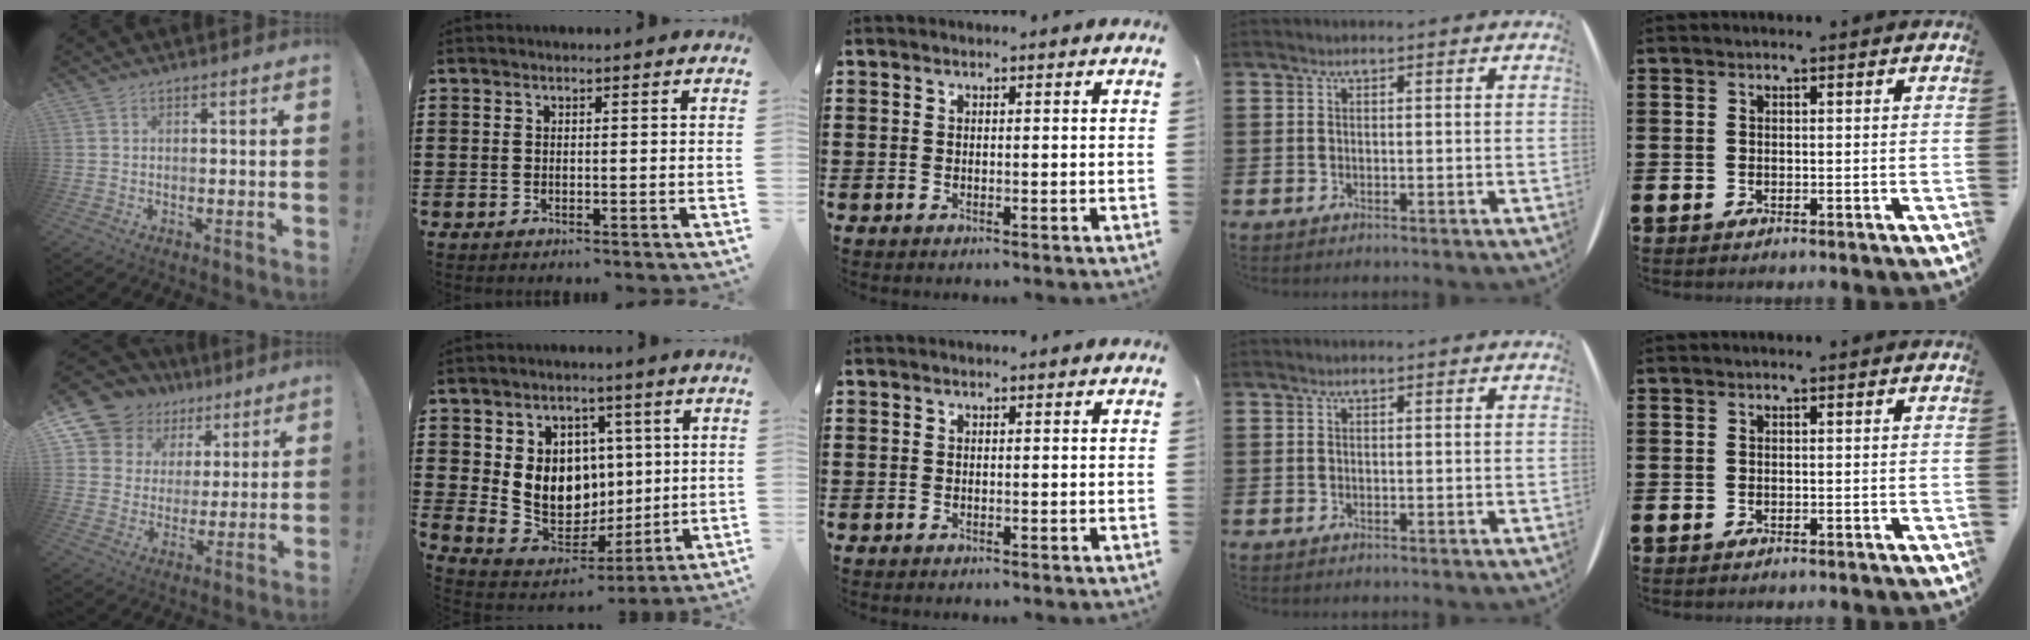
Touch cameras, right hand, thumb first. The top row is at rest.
{"thumb": {"total": 11.7, "force": [7.2, 8.7, 2.9], "torque": [-0.050, -0.055, 0.147]}, "index": {"total": 9.6, "force": [1.7, 8.6, 4.0], "torque": [-0.101, -0.011, 0.038]}}